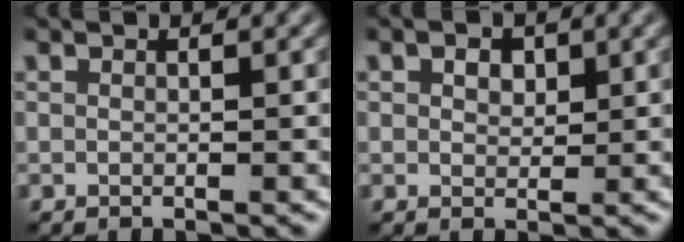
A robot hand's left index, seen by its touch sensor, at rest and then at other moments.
{"total": 2.0, "force": [1.0, 1.3, 1.2], "torque": [-0.018, 0.000, 0.012]}